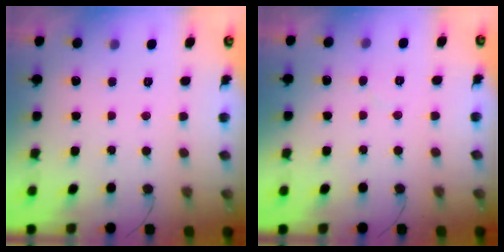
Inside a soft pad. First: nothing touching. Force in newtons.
{"total": 3.5, "press": 3.4, "slide": 0.3}